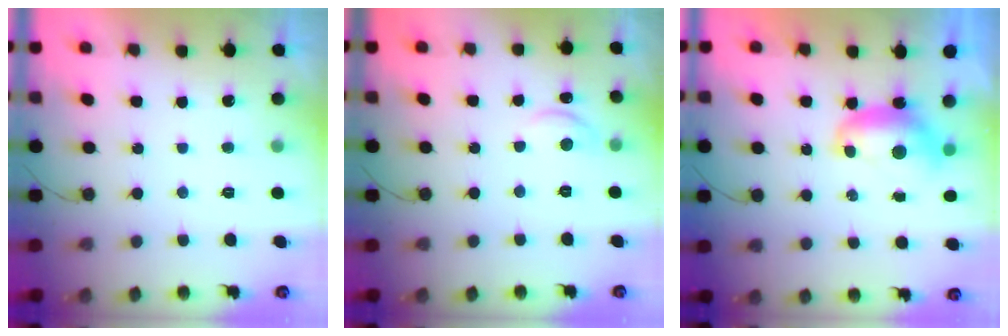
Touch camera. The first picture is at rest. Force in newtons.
{"total": 6.6, "press": 6.6, "slide": 0.6}
{"total": 7.7, "press": 7.6, "slide": 0.9}